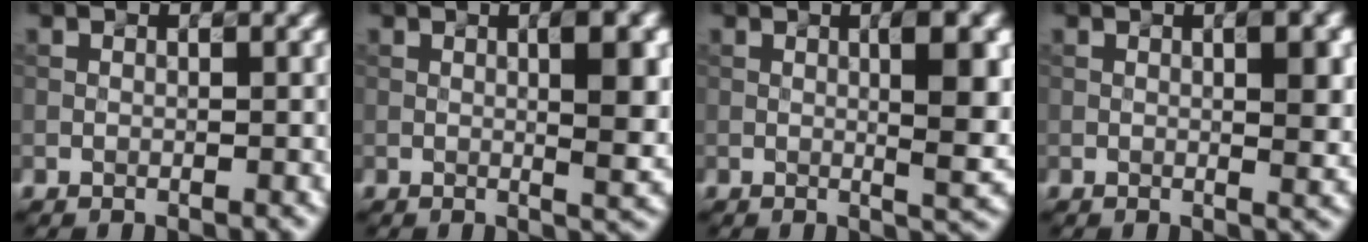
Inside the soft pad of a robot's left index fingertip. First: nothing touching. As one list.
[{"total": 5.3, "force": [0.7, 1.2, 5.1], "torque": [-0.057, 0.009, 0.017]}, {"total": 5.8, "force": [0.6, 1.2, 5.6], "torque": [-0.067, 0.006, 0.018]}, {"total": 3.6, "force": [0.5, 0.9, 3.4], "torque": [-0.038, 0.008, 0.015]}]